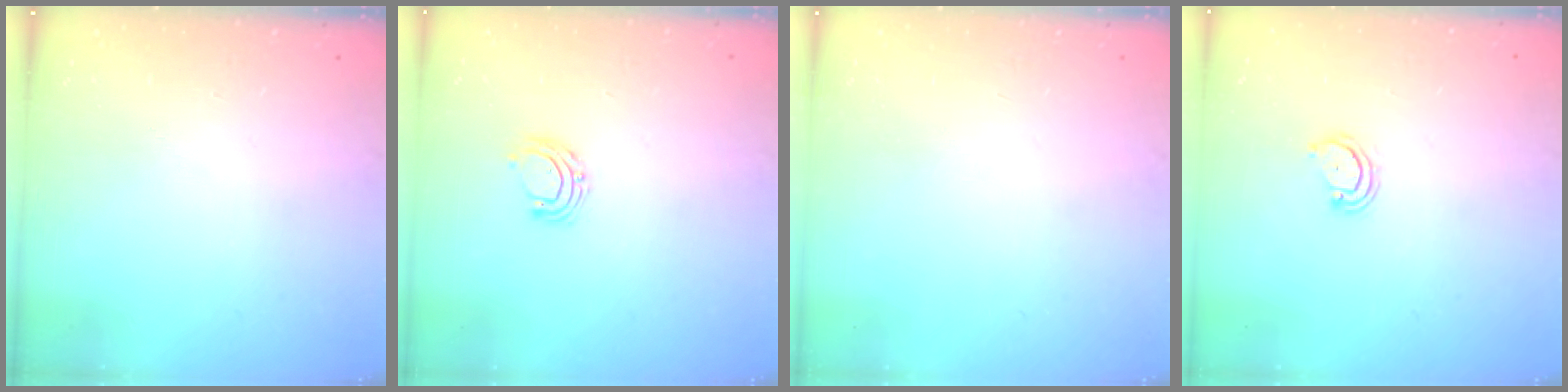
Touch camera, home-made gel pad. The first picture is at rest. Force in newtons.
{"total": 7.6, "press": 7.5, "slide": 0.9}
{"total": 0.0}
{"total": 3.7, "press": 3.7, "slide": 0.3}